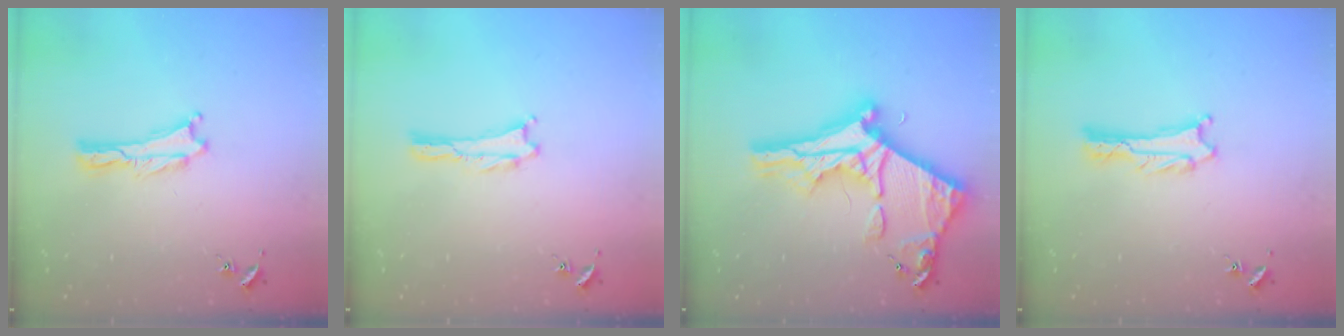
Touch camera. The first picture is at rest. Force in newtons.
{"total": 0.0}
{"total": 13.1, "press": 13.0, "slide": 1.2}
{"total": 1.3, "press": 1.3, "slide": 0.0}